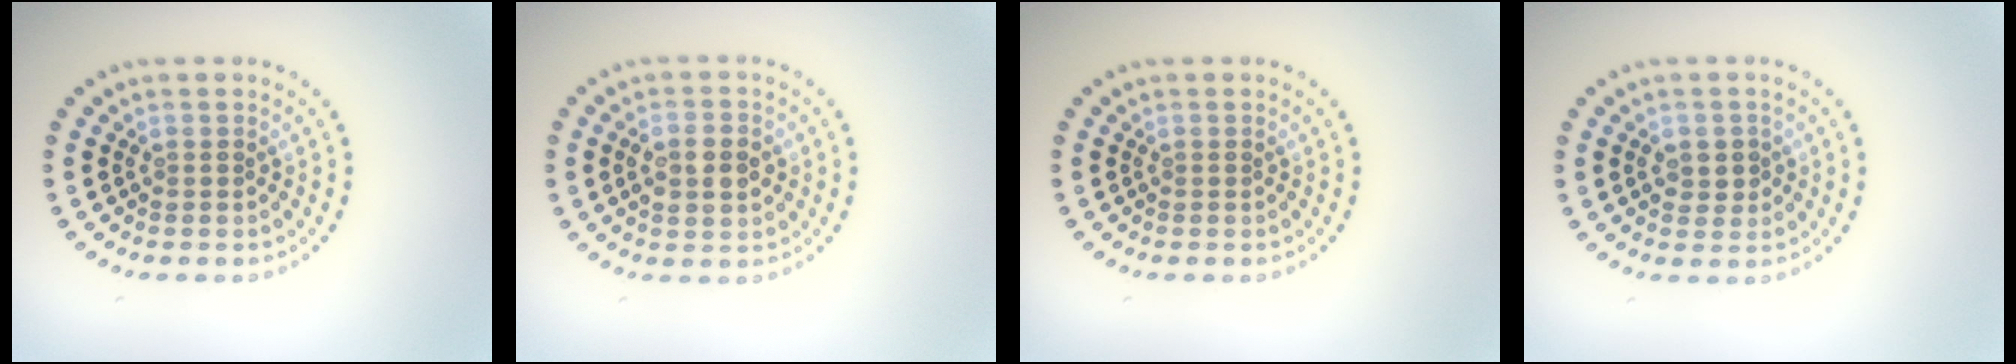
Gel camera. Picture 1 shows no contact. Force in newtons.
{"total": 3.8, "press": 3.8, "slide": 0.4}
{"total": 0.0}
{"total": 1.5, "press": 1.5, "slide": 0.2}